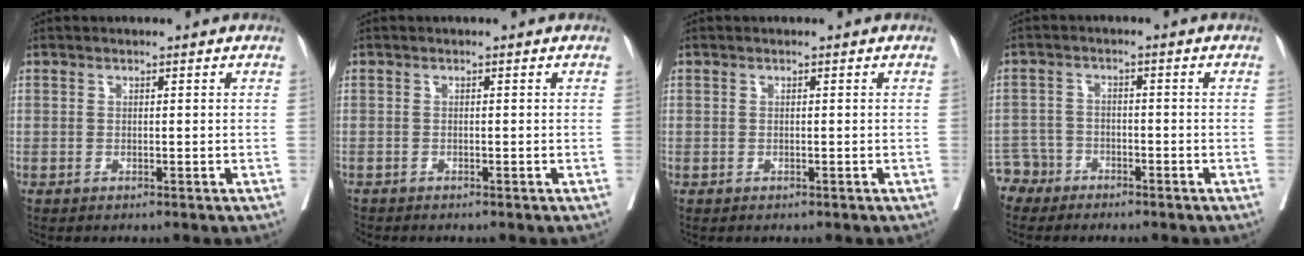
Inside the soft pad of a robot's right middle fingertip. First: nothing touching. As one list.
[{"total": 0.8, "force": [-0.8, 0.2, 0.0], "torque": [-0.006, -0.004, -0.017]}, {"total": 0.0}, {"total": 3.9, "force": [-3.1, 2.2, -0.9], "torque": [0.013, 0.005, -0.063]}]